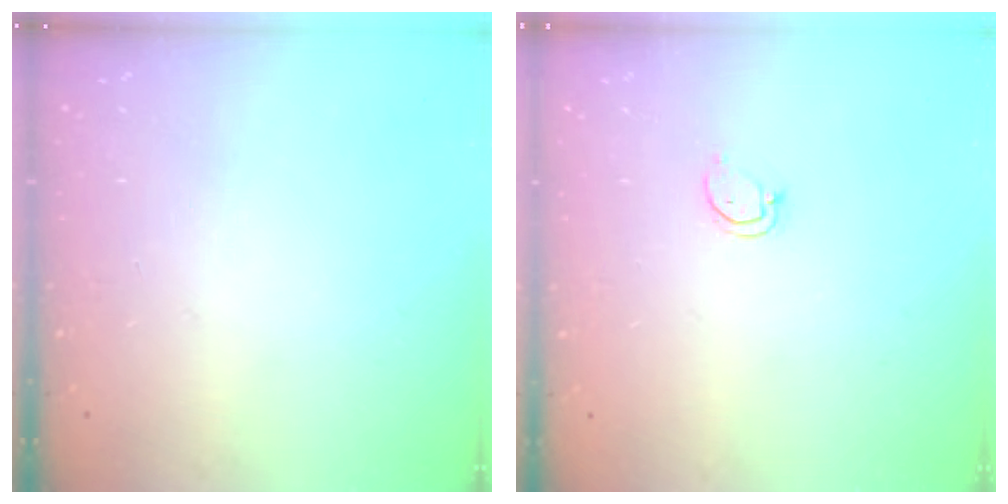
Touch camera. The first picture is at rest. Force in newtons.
{"total": 2.5, "press": 2.5, "slide": 0.3}